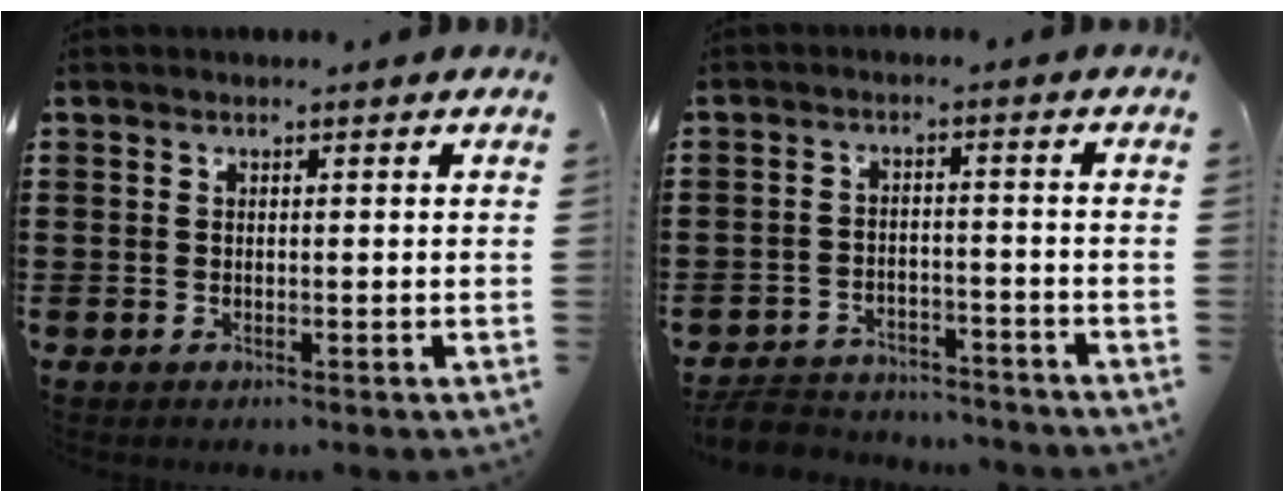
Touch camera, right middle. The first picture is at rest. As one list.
[{"total": 4.9, "force": [-4.8, 0.8, 0.6], "torque": [-0.021, 0.002, -0.099]}]